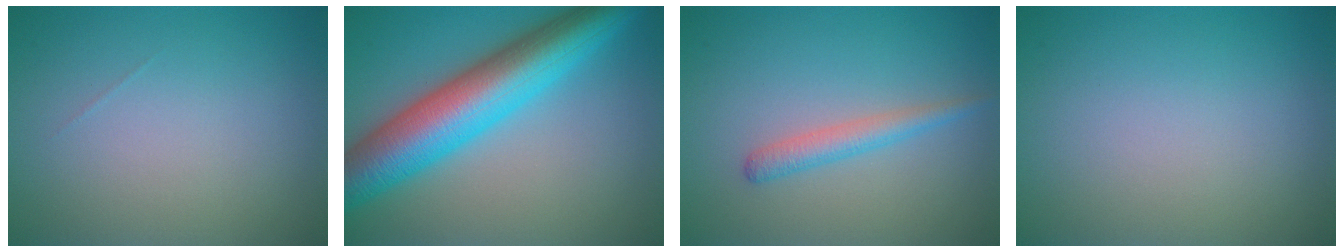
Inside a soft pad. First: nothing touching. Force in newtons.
{"total": 10.7, "press": 10.7, "slide": 0.2}
{"total": 2.0, "press": 2.0, "slide": 0.0}
{"total": 0.0}